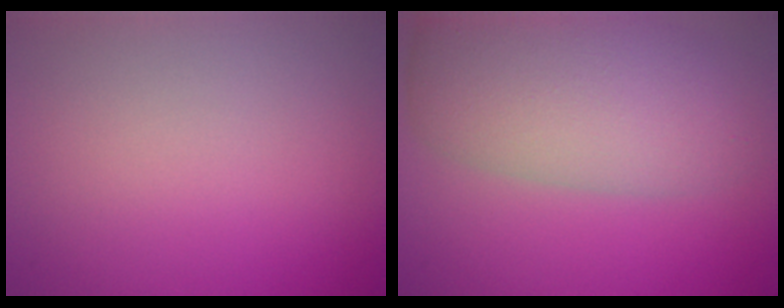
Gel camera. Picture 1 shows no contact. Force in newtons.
{"total": 9.2, "press": 9.2, "slide": 0.5}